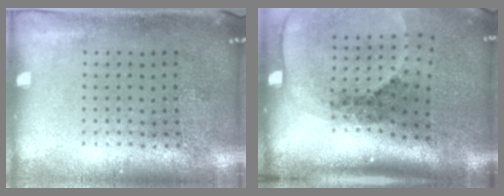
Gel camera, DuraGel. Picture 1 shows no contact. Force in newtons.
{"total": 2.7, "press": 1.9, "slide": 2.0}